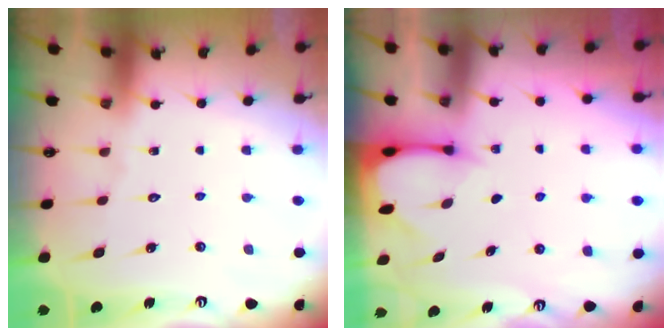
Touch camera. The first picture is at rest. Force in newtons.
{"total": 2.6, "press": 2.5, "slide": 0.3}